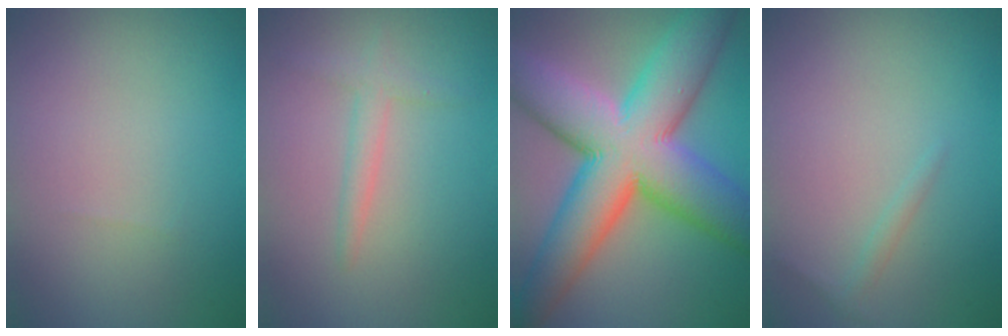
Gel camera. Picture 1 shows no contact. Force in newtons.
{"total": 1.8, "press": 1.8, "slide": 0.1}
{"total": 15.0, "press": 15.0, "slide": 0.6}
{"total": 0.8, "press": 0.8, "slide": 0.0}